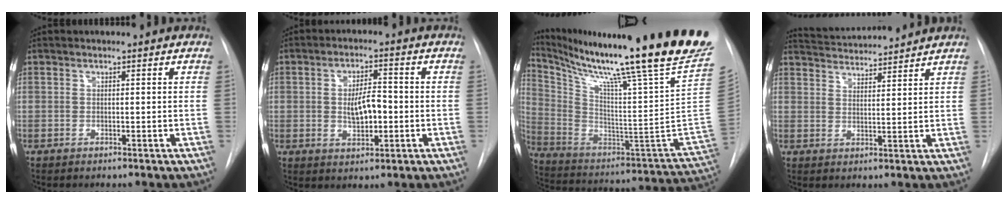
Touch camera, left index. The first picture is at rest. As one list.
[{"total": 5.8, "force": [-0.9, 2.6, 5.1], "torque": [-0.087, 0.002, -0.013]}, {"total": 33.4, "force": [26.1, -2.0, 20.8], "torque": [-0.324, -0.118, 0.374]}, {"total": 9.3, "force": [9.0, 0.0, 2.3], "torque": [-0.048, 0.015, 0.139]}]